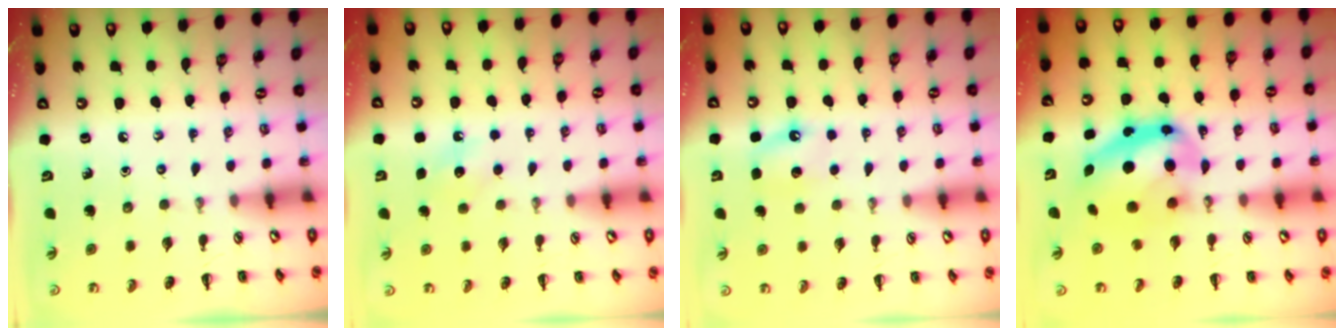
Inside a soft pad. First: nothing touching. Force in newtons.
{"total": 6.7, "press": 6.5, "slide": 1.7}
{"total": 6.0, "press": 5.7, "slide": 1.8}
{"total": 12.3, "press": 12.0, "slide": 2.8}